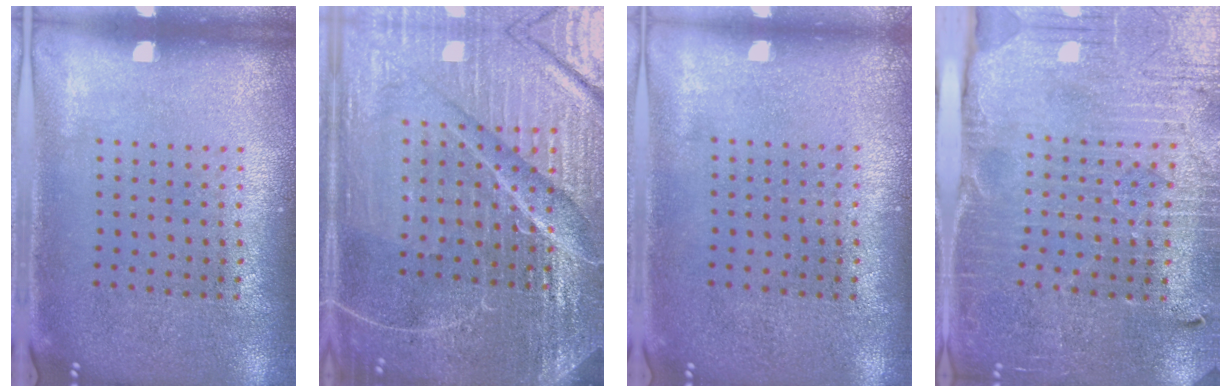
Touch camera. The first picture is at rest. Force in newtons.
{"total": 6.5, "press": 5.8, "slide": 3.0}
{"total": 0.0}
{"total": 3.5, "press": 3.4, "slide": 0.6}